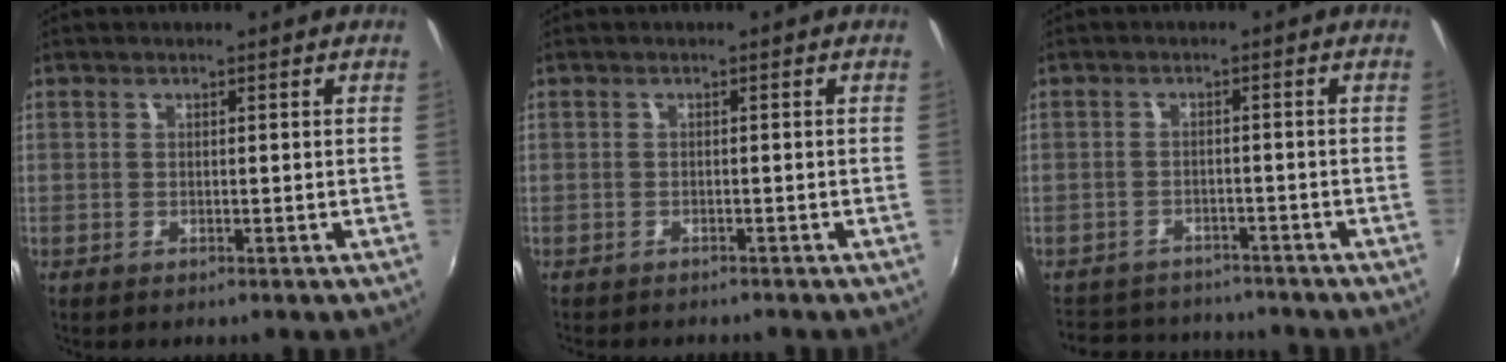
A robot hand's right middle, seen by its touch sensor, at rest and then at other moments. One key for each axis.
{"total": 2.4, "fx": -2.2, "fy": 0.6, "fz": 0.6, "tx": -0.019, "ty": -0.014, "tz": -0.035}
{"total": 10.2, "fx": -9.2, "fy": 3.8, "fz": 2.4, "tx": -0.066, "ty": 0.014, "tz": -0.133}